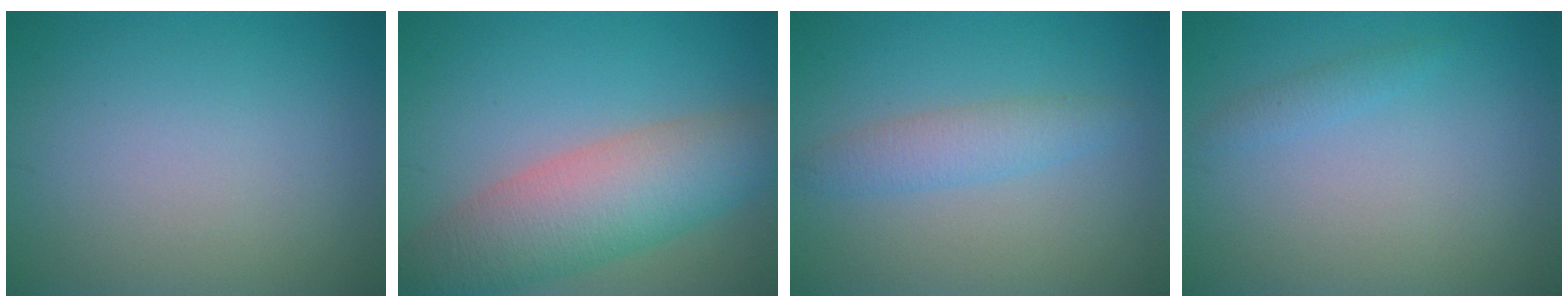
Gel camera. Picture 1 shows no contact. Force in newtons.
{"total": 8.2, "press": 8.2, "slide": 0.5}
{"total": 2.5, "press": 2.5, "slide": 0.1}
{"total": 1.0, "press": 1.0, "slide": 0.1}